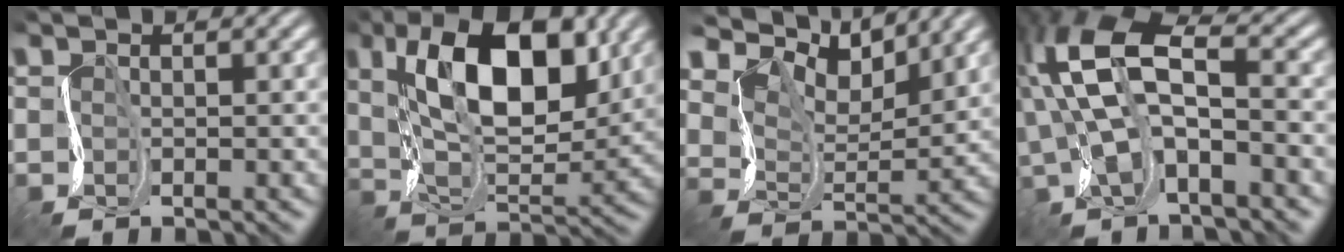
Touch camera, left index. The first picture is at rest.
{"total": 11.1, "force": [4.7, 5.0, 8.8], "torque": [-0.135, 0.005, 0.075]}
{"total": 8.9, "force": [8.0, 2.5, 3.1], "torque": [-0.072, 0.004, 0.123]}
{"total": 8.2, "force": [0.7, 3.6, 7.3], "torque": [-0.154, 0.019, 0.000]}